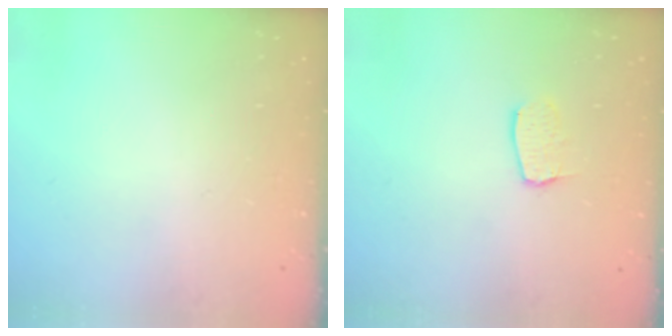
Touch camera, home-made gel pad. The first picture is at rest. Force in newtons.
{"total": 6.1, "press": 6.1, "slide": 0.2}